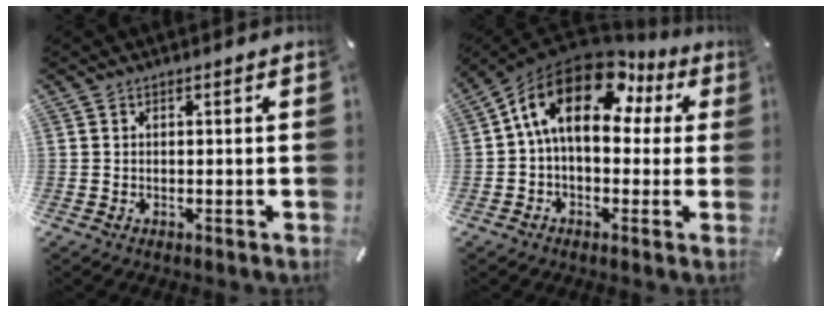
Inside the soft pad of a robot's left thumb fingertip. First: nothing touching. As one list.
[{"total": 17.4, "force": [5.5, 10.3, 12.9], "torque": [-0.240, -0.013, 0.091]}]